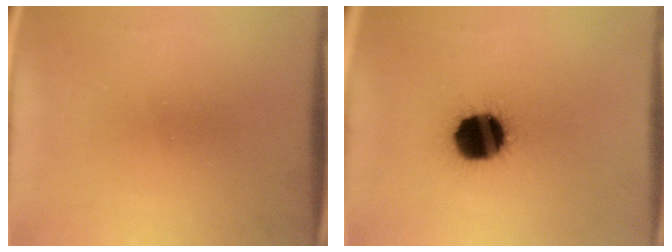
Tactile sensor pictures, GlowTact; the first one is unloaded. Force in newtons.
{"total": 16.2}